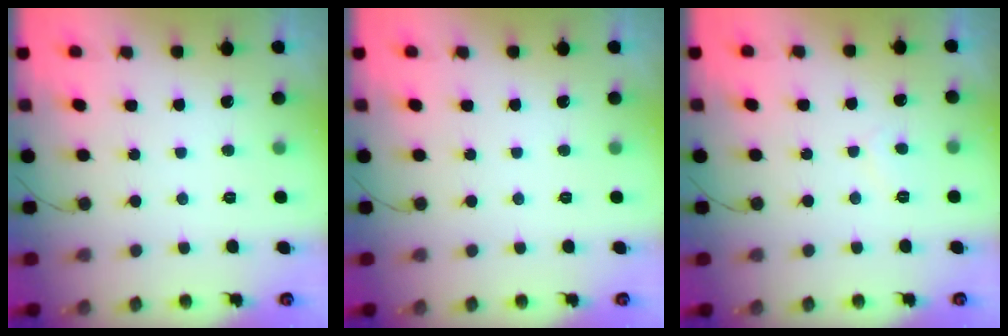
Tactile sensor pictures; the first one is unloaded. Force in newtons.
{"total": 0.0}
{"total": 3.5, "press": 3.4, "slide": 0.4}